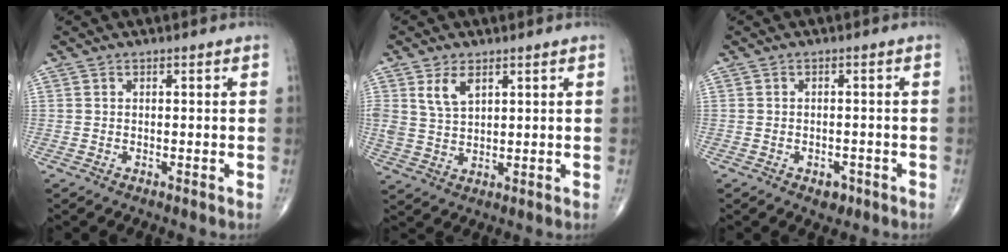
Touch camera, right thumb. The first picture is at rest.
{"total": 5.3, "force": [2.7, 2.8, 3.5], "torque": [-0.064, -0.012, 0.059]}
{"total": 2.4, "force": [-1.3, 1.6, 1.2], "torque": [-0.005, 0.007, -0.012]}